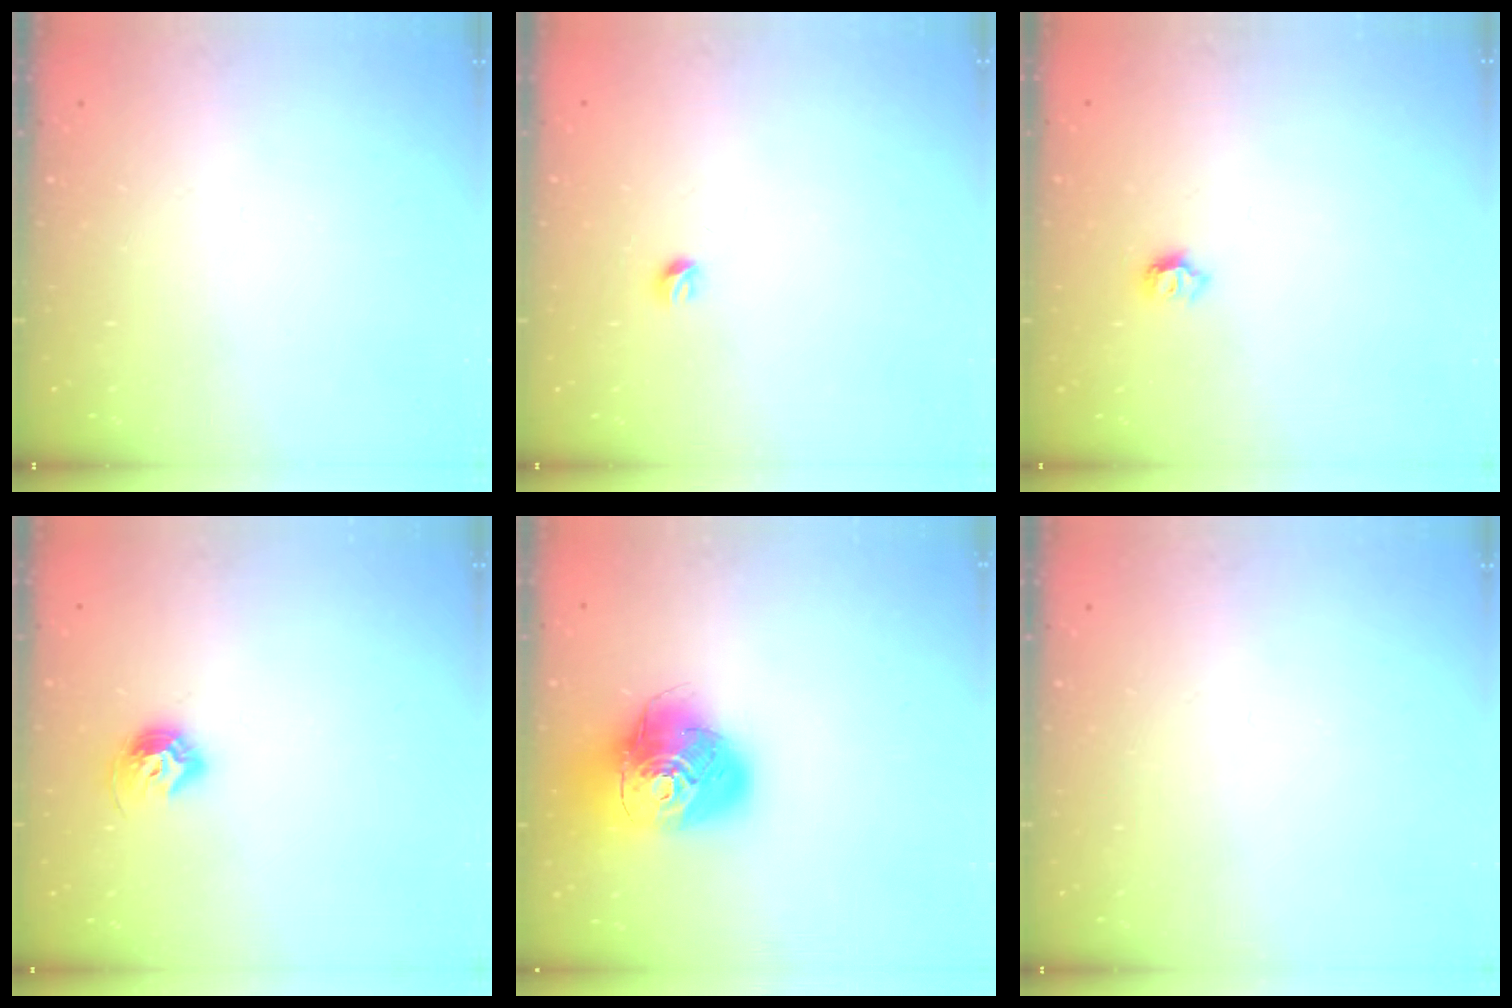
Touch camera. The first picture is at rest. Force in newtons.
{"total": 3.2, "press": 3.1, "slide": 0.5}
{"total": 5.5, "press": 5.5, "slide": 0.5}
{"total": 8.4, "press": 8.3, "slide": 0.9}
{"total": 17.5, "press": 17.4, "slide": 2.0}
{"total": 0.0}